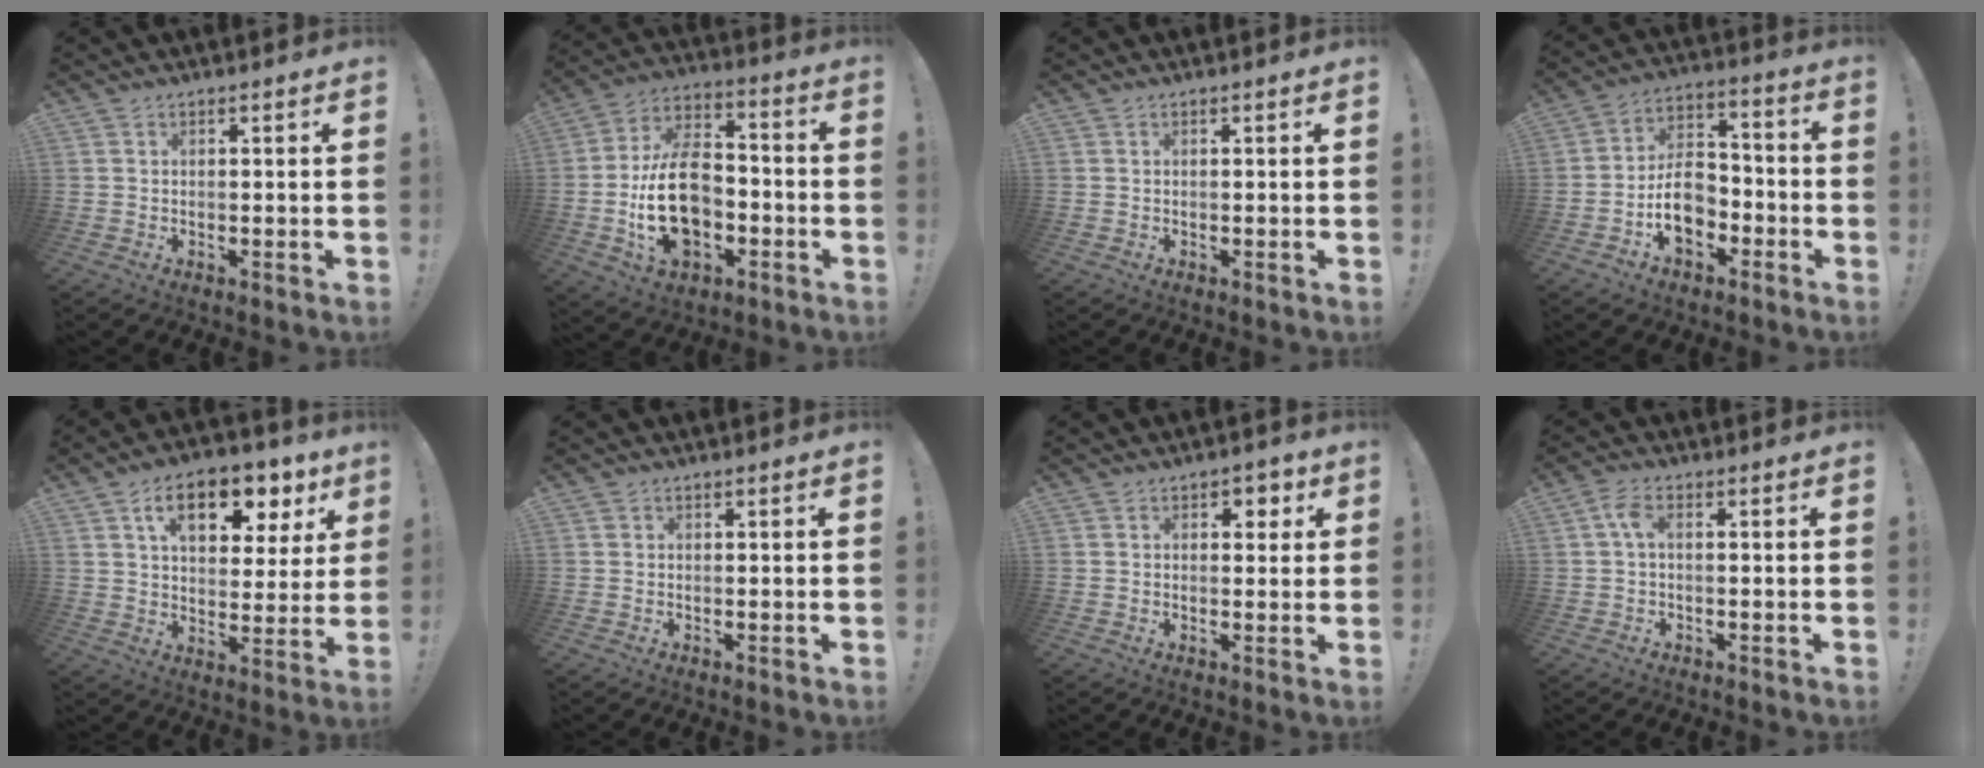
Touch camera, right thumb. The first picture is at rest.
{"total": 20.9, "force": [-4.4, 13.9, 15.0], "torque": [-0.259, 0.031, -0.064]}
{"total": 0.0}
{"total": 12.3, "force": [-4.7, 8.6, 7.5], "torque": [-0.114, 0.034, -0.081]}
{"total": 14.2, "force": [7.4, 7.7, 9.4], "torque": [-0.140, -0.030, 0.125]}
{"total": 0.5, "force": [0.2, 0.5, 0.1], "torque": [0.003, 0.001, 0.003]}
{"total": 3.2, "force": [1.2, 2.4, 1.7], "torque": [-0.006, -0.003, 0.012]}
{"total": 4.0, "force": [0.5, 1.6, 3.6], "torque": [-0.075, 0.005, 0.006]}